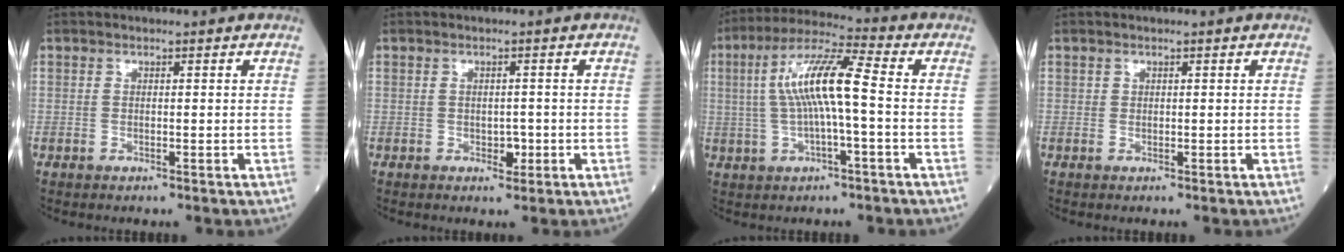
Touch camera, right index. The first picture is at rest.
{"total": 1.8, "force": [-0.6, 1.2, 1.2], "torque": [-0.011, 0.002, -0.005]}
{"total": 10.6, "force": [0.3, 1.0, 10.6], "torque": [-0.204, 0.023, 0.003]}
{"total": 0.0}